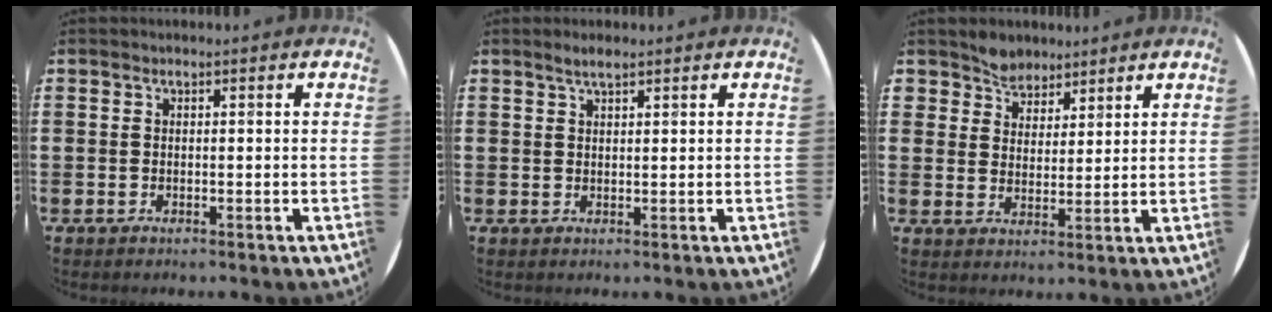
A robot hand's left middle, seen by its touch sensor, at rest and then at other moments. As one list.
[{"total": 1.6, "force": [1.4, 0.2, 0.9], "torque": [-0.018, 0.002, 0.025]}, {"total": 4.3, "force": [3.8, 1.8, -0.4], "torque": [-0.011, -0.008, 0.073]}]